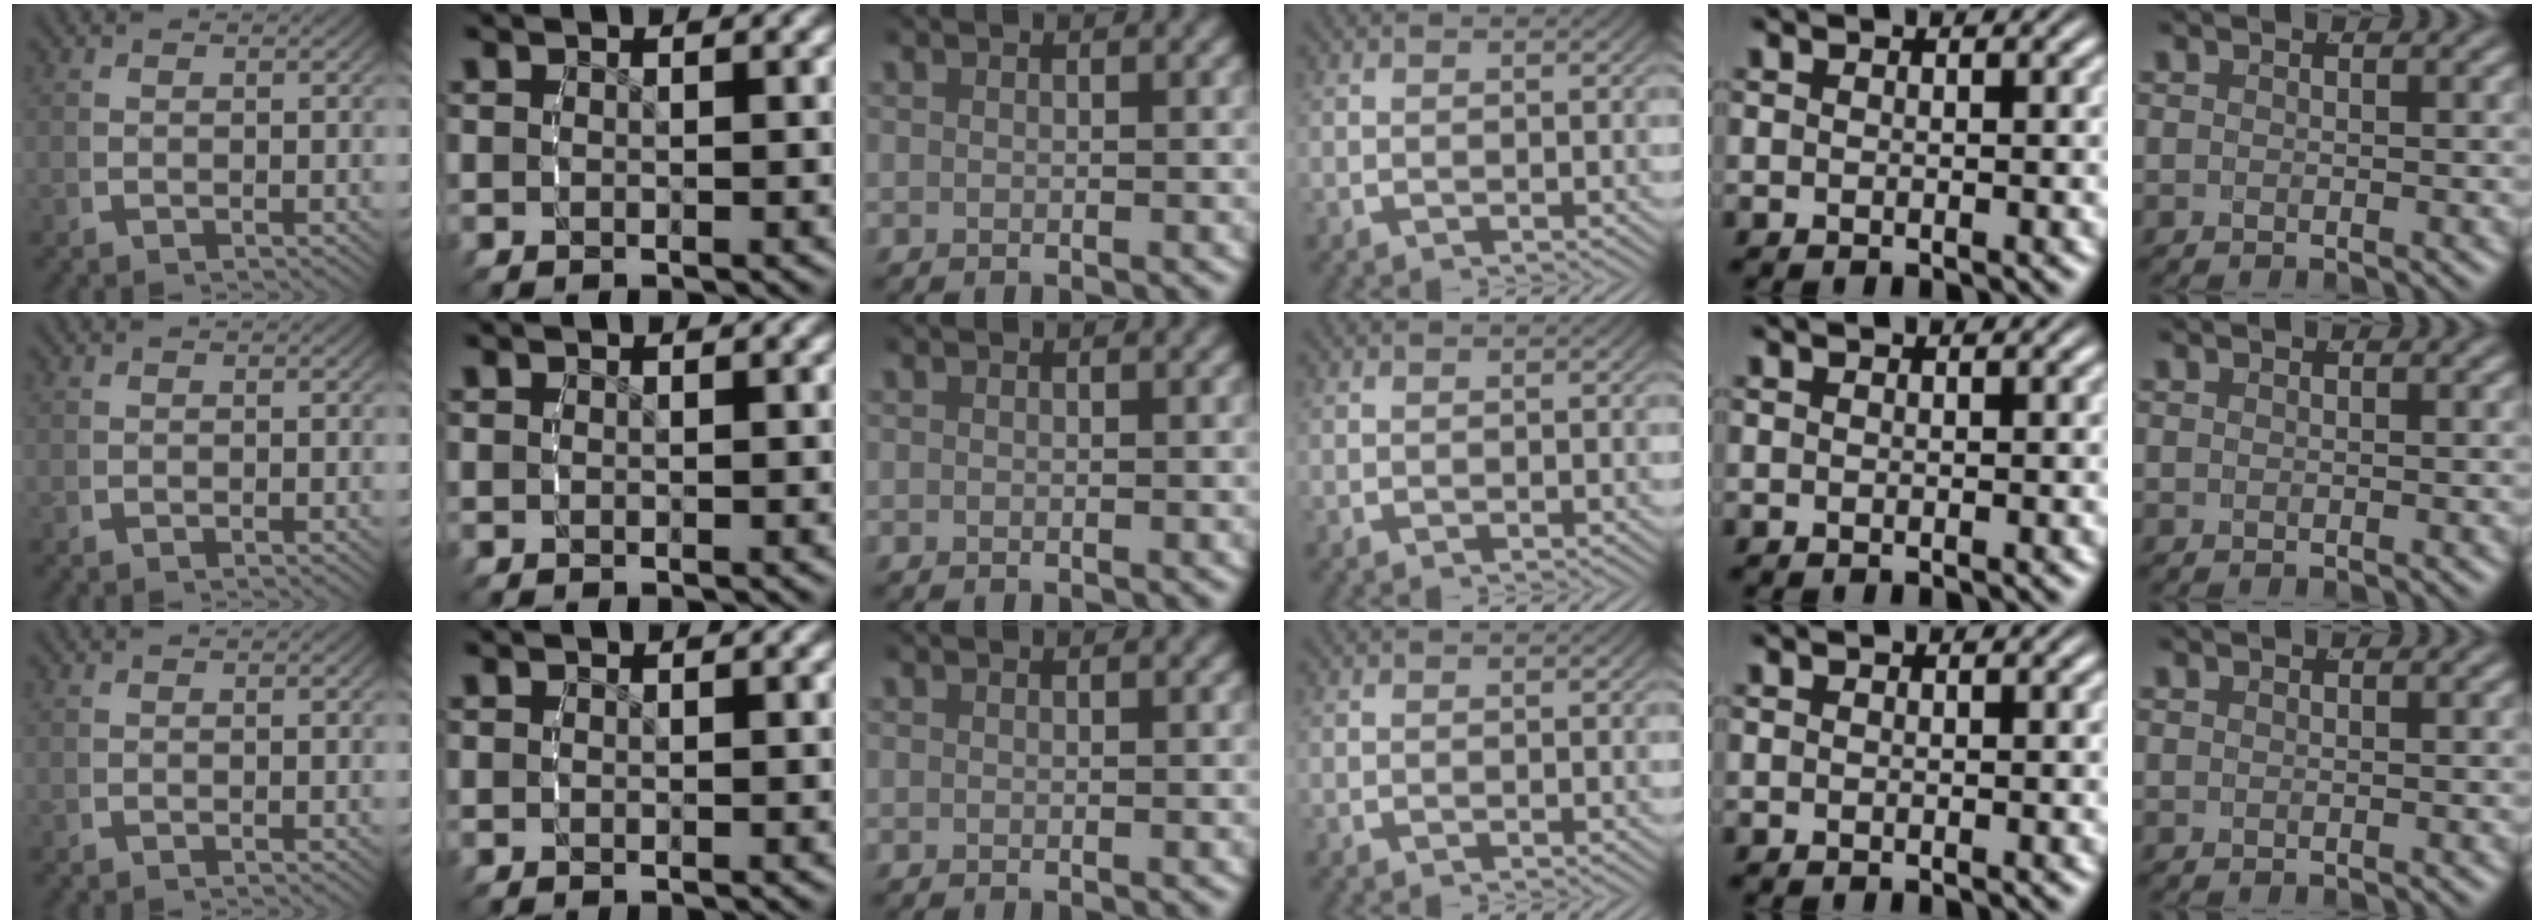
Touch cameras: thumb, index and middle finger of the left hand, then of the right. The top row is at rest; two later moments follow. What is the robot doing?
{"motion": "reach", "object": "ribbon"}